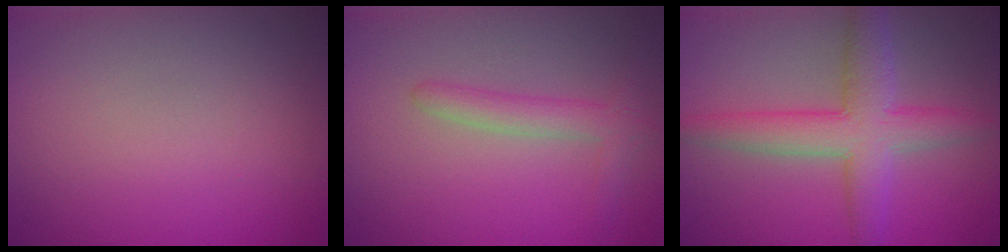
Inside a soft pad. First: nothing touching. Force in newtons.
{"total": 2.4, "press": 2.4, "slide": 0.2}
{"total": 5.5, "press": 5.5, "slide": 0.1}